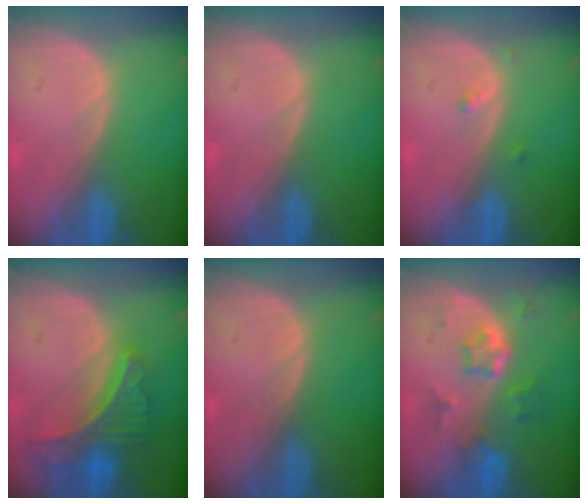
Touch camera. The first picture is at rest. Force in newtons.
{"total": 0.0}
{"total": 1.3, "press": 1.1, "slide": 0.7}
{"total": 7.9, "press": 7.0, "slide": 3.7}
{"total": 0.6, "press": 0.6, "slide": 0.0}
{"total": 5.8, "press": 5.2, "slide": 2.5}